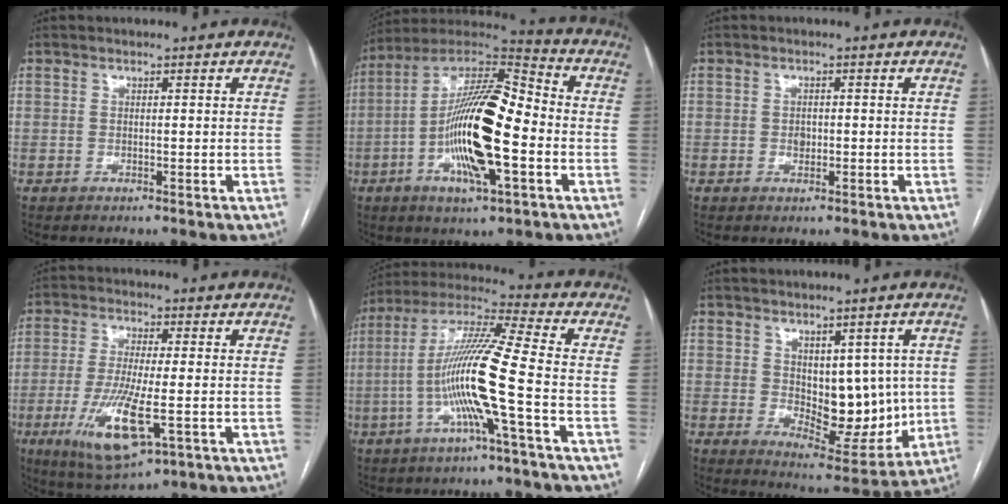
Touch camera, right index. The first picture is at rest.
{"total": 19.5, "force": [-3.5, 4.4, 18.6], "torque": [-0.344, 0.010, -0.060]}
{"total": 1.3, "force": [-0.1, 1.0, 0.8], "torque": [-0.007, 0.003, 0.003]}
{"total": 11.3, "force": [-3.5, 2.2, 10.5], "torque": [-0.210, -0.028, -0.057]}
{"total": 13.7, "force": [-3.4, -1.1, 13.3], "torque": [-0.256, 0.007, -0.075]}
{"total": 10.6, "force": [1.0, 6.0, 8.6], "torque": [-0.103, -0.005, 0.041]}